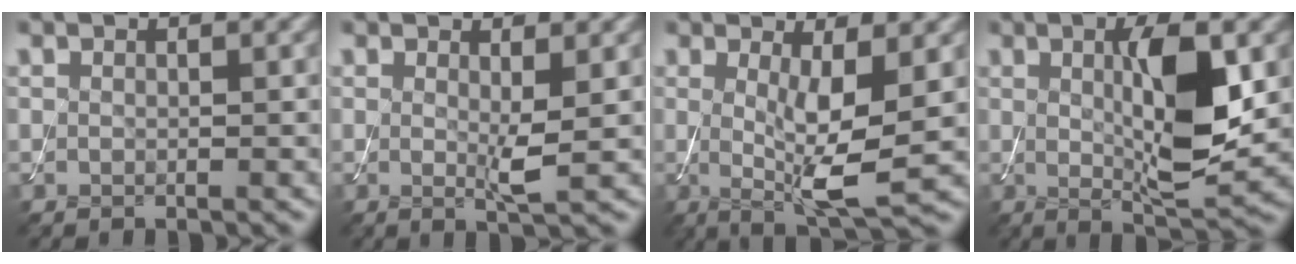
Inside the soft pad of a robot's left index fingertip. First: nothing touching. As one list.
[{"total": 2.0, "force": [0.3, 0.2, 2.0], "torque": [-0.039, -0.009, 0.005]}, {"total": 5.9, "force": [-0.1, 1.2, 5.8], "torque": [-0.097, -0.016, 0.004]}, {"total": 7.5, "force": [0.8, 1.9, 7.2], "torque": [-0.118, -0.007, 0.018]}]